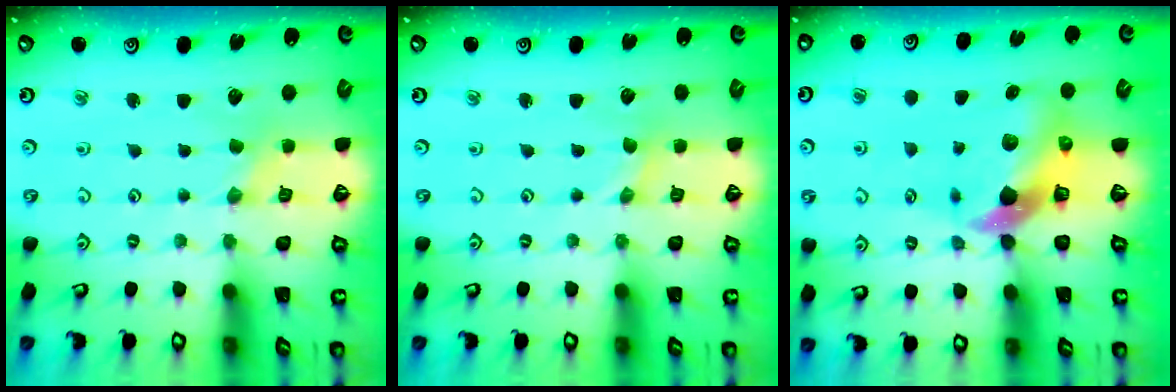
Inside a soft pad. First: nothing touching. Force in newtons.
{"total": 0.0}
{"total": 10.2, "press": 10.1, "slide": 1.7}